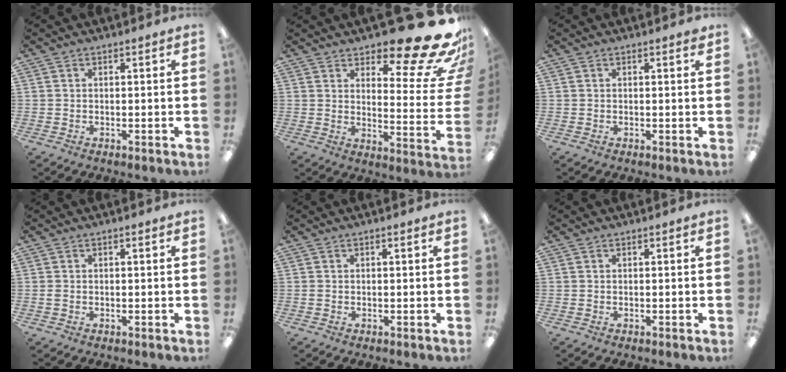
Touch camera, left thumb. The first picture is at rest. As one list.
[{"total": 19.3, "force": [13.7, 5.8, 12.3], "torque": [-0.146, -0.105, 0.220]}, {"total": 0.6, "force": [0.4, 0.1, 0.4], "torque": [0.000, -0.002, 0.005]}, {"total": 0.8, "force": [0.0, 0.5, 0.6], "torque": [-0.012, 0.003, -0.002]}, {"total": 0.5, "force": [0.0, 0.3, 0.4], "torque": [-0.008, 0.003, -0.001]}, {"total": 0.0}]